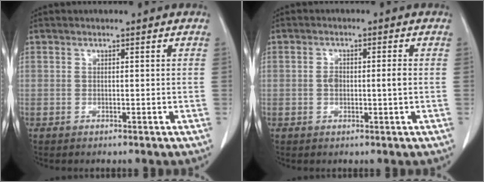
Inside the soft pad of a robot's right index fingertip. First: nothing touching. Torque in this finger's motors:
{"motor_torque": [0.48, 0.02, 0.00, 0.05]}